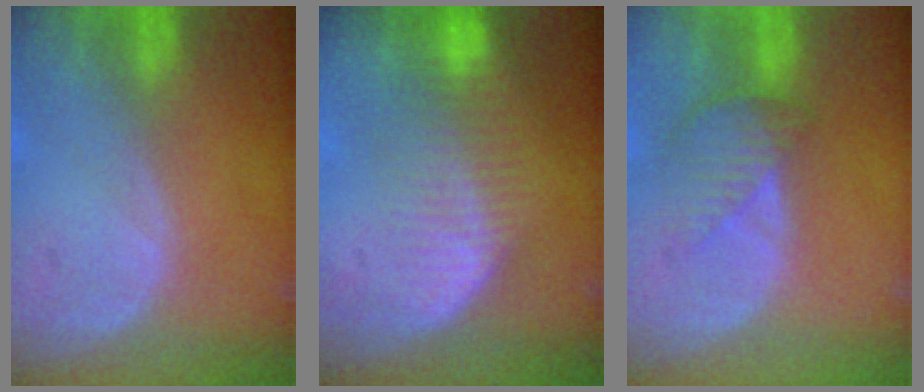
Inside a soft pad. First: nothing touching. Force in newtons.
{"total": 8.1, "press": 7.0, "slide": 4.0}
{"total": 4.3, "press": 3.8, "slide": 1.9}